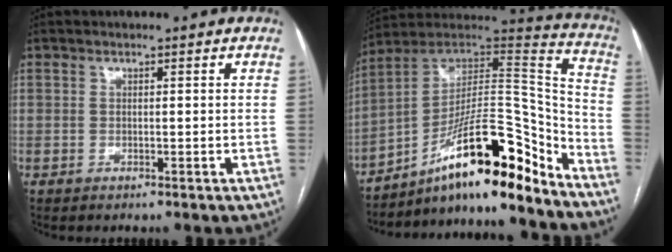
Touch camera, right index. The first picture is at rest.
{"total": 20.9, "force": [-14.7, 3.1, 14.6], "torque": [-0.221, 0.038, -0.243]}